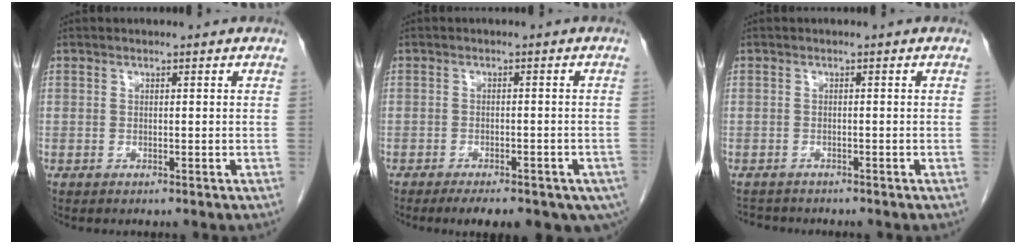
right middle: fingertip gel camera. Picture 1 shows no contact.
{"total": 13.9, "force": [-9.1, 5.5, 8.9], "torque": [-0.105, -0.017, -0.109]}
{"total": 3.2, "force": [-3.0, 1.1, 0.5], "torque": [-0.009, -0.007, -0.043]}